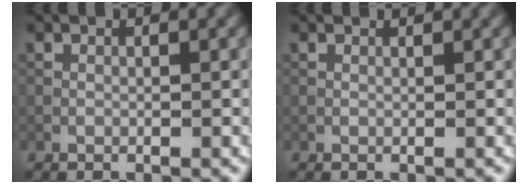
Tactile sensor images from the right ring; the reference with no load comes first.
{"total": 0.9, "force": [0.8, 0.1, 0.3], "torque": [-0.011, -0.004, 0.004]}